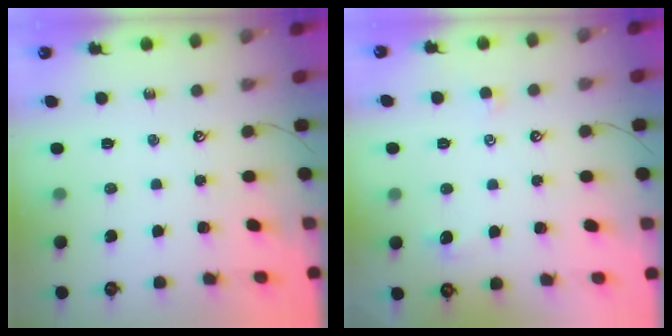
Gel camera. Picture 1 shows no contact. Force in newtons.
{"total": 0.5, "press": 0.1, "slide": 0.5}